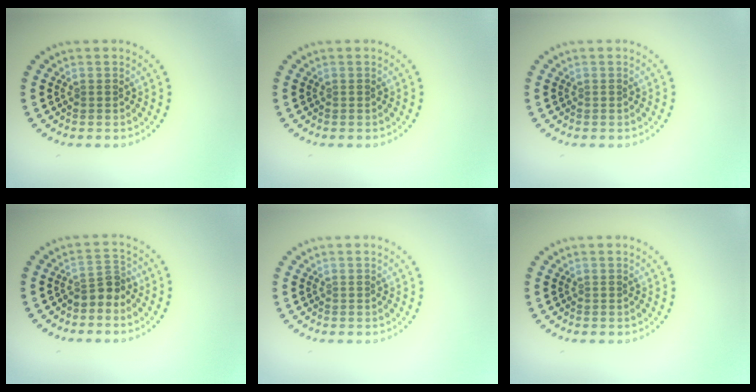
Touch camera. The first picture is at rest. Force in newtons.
{"total": 0.0}
{"total": 0.0}
{"total": 2.3, "press": 1.8, "slide": 1.6}
{"total": 0.0}
{"total": 0.0}